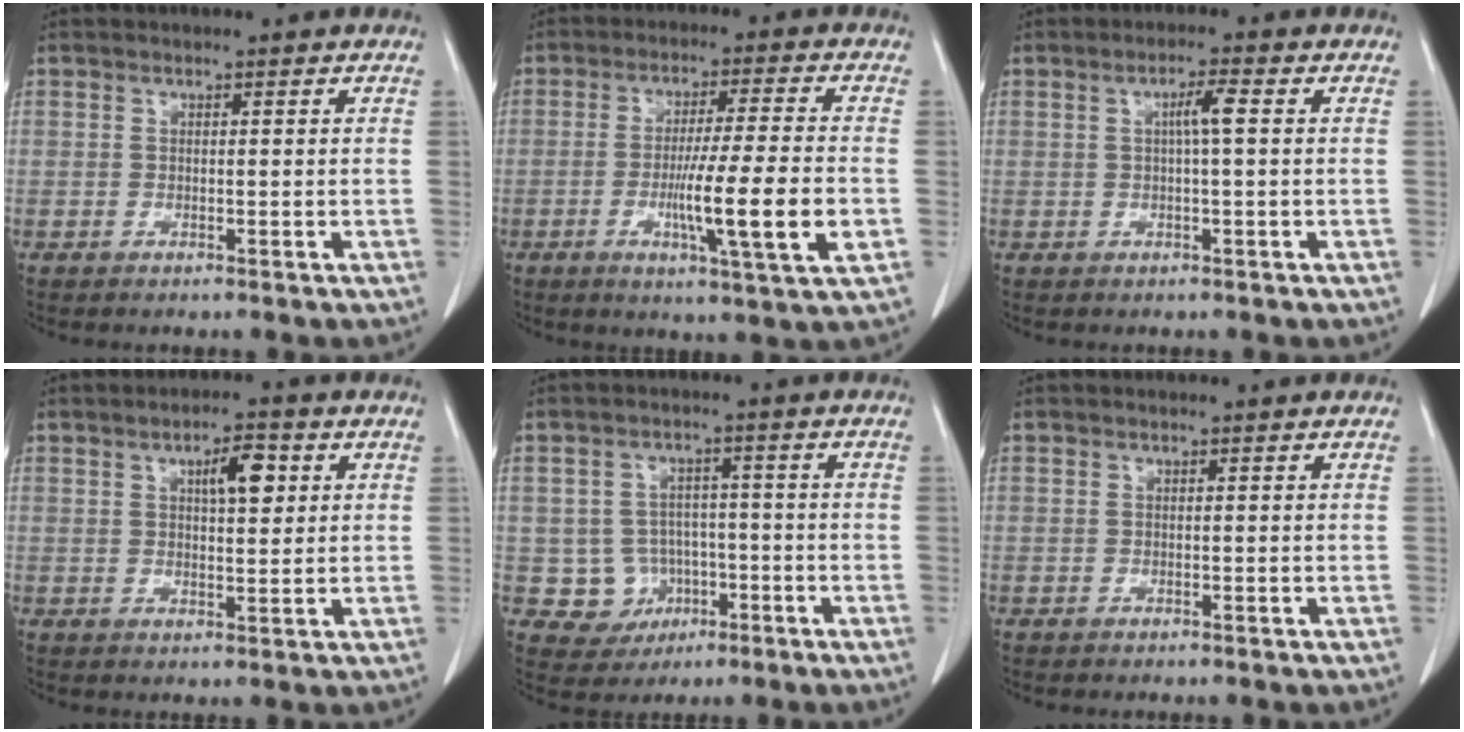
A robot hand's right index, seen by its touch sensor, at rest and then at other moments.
{"total": 12.2, "force": [-2.9, -0.4, 11.9], "torque": [-0.198, -0.019, -0.053]}
{"total": 3.0, "force": [0.5, 0.0, 2.9], "torque": [-0.052, 0.003, 0.007]}
{"total": 5.2, "force": [1.9, 1.6, 4.6], "torque": [-0.075, 0.005, 0.032]}
{"total": 6.4, "force": [-1.5, 6.2, 1.0], "torque": [-0.012, 0.011, -0.011]}
{"total": 0.0}